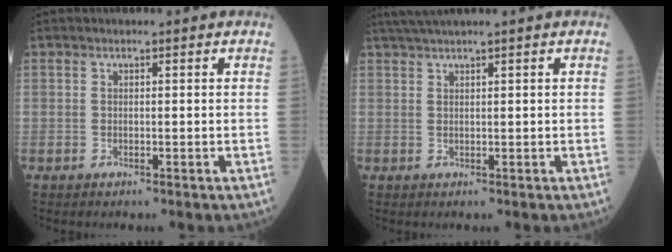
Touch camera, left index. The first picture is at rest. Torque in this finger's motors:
{"motor_torque": [-0.12, -0.22, -0.01, 0.01]}